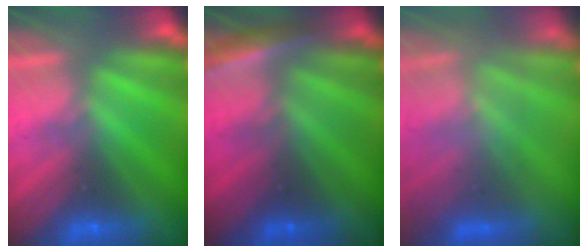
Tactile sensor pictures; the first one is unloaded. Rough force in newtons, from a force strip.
{"total": 2.9}
{"total": 2.9}